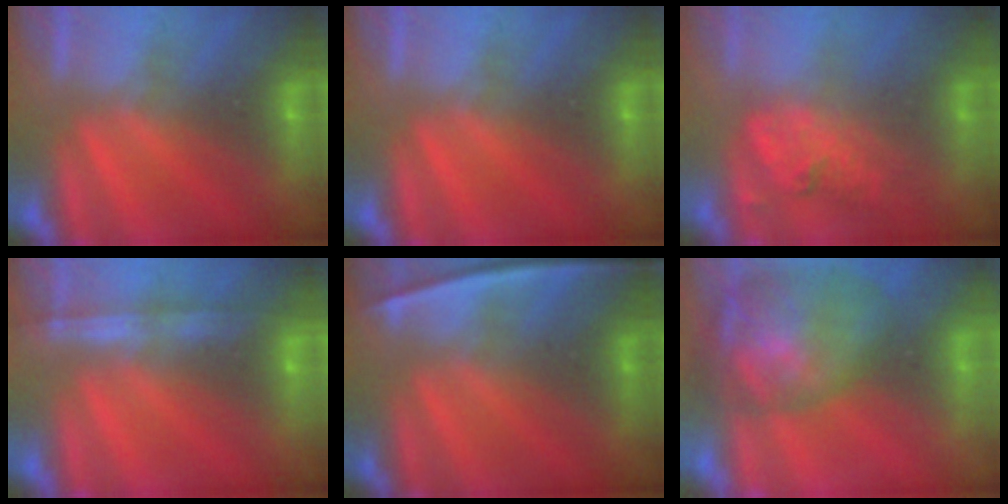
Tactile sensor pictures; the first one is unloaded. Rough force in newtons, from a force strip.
{"total": 0.0}
{"total": 2.3}
{"total": 1.1}
{"total": 2.3}
{"total": 7.7}